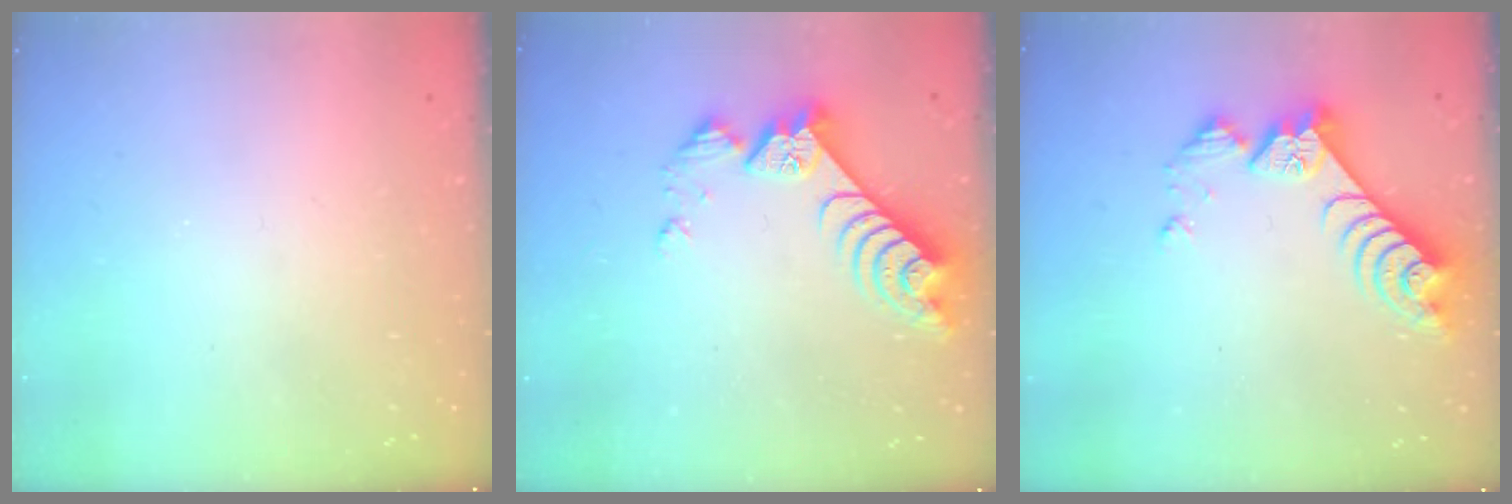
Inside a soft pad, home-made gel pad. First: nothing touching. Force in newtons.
{"total": 8.3, "press": 8.3, "slide": 0.7}
{"total": 9.0, "press": 9.0, "slide": 0.8}